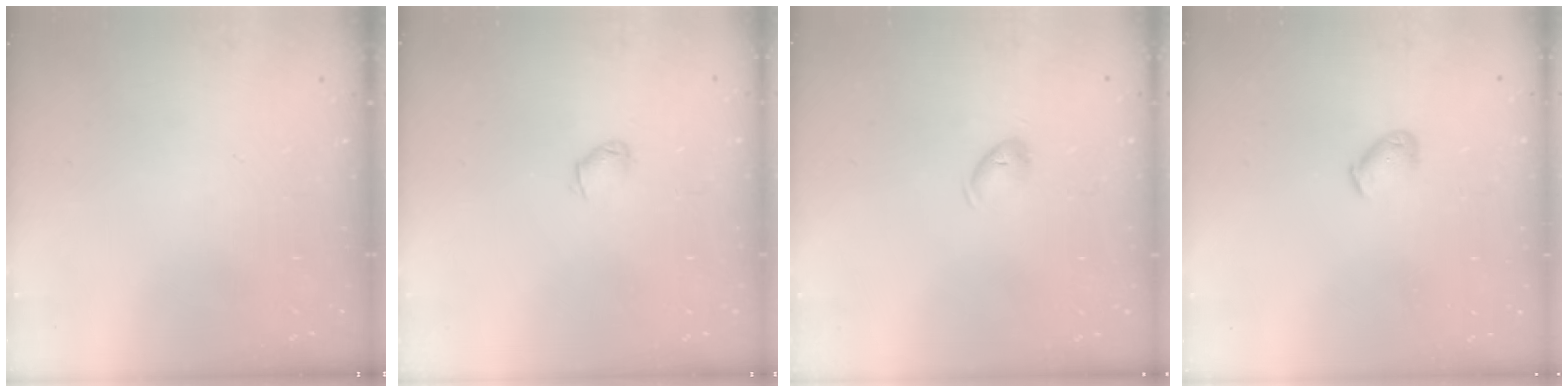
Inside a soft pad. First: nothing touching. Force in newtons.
{"total": 2.0, "press": 2.0, "slide": 0.4}
{"total": 5.7, "press": 5.6, "slide": 1.1}
{"total": 4.2, "press": 4.2, "slide": 0.7}